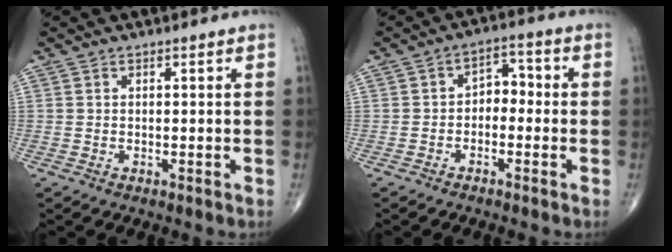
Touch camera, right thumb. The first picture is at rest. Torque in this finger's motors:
{"motor_torque": [-0.02, -0.45, -0.05, -0.19, 0.03]}